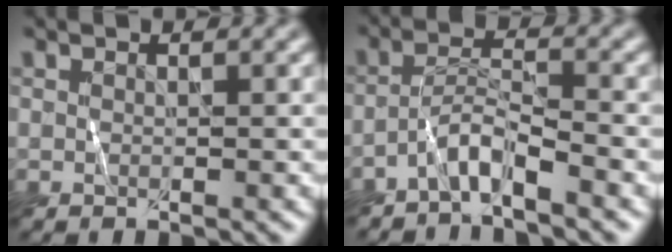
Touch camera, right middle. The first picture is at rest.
{"total": 2.9, "force": [-2.4, 0.3, 1.7], "torque": [-0.029, 0.014, -0.052]}